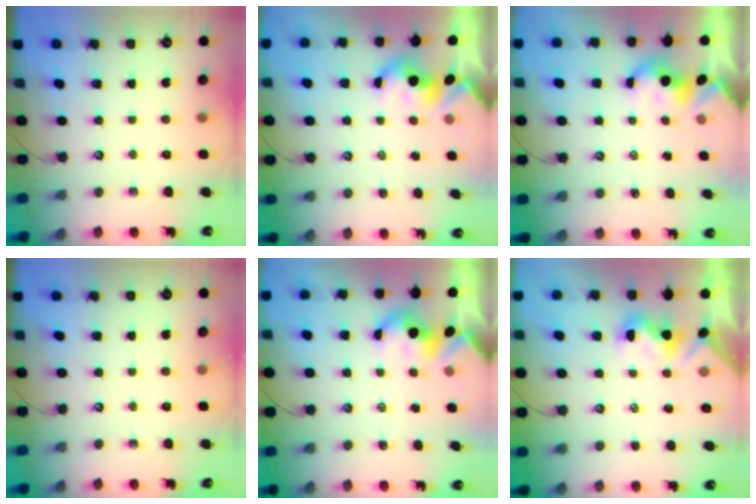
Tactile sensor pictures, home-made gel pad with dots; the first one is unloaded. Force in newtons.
{"total": 1.6, "press": 1.5, "slide": 0.3}
{"total": 1.7, "press": 1.7, "slide": 0.2}
{"total": 0.0}
{"total": 1.6, "press": 1.5, "slide": 0.3}
{"total": 1.4, "press": 1.3, "slide": 0.5}